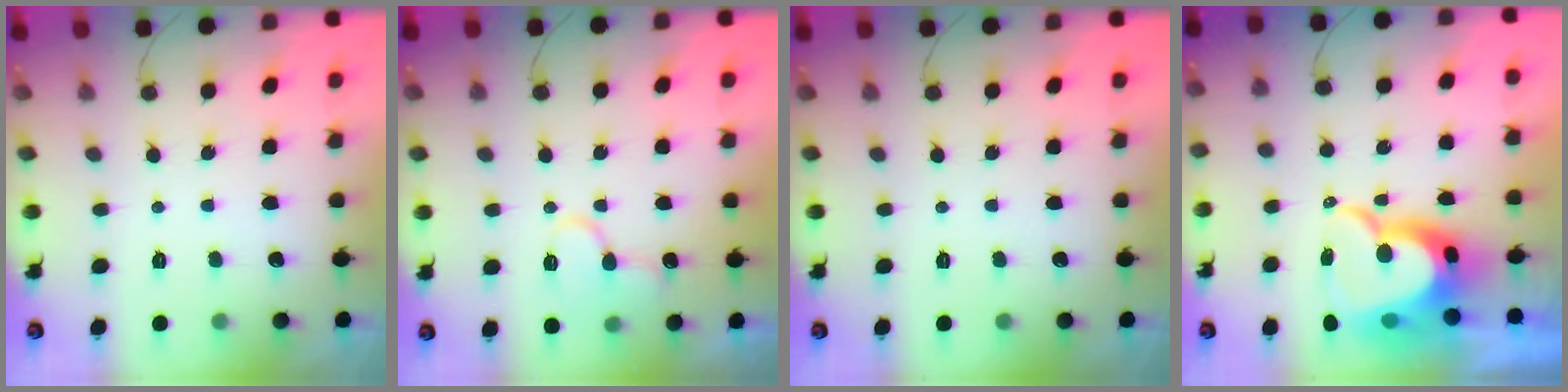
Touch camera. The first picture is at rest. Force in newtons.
{"total": 11.0, "press": 10.9, "slide": 1.4}
{"total": 0.0}
{"total": 18.6, "press": 18.6, "slide": 1.3}